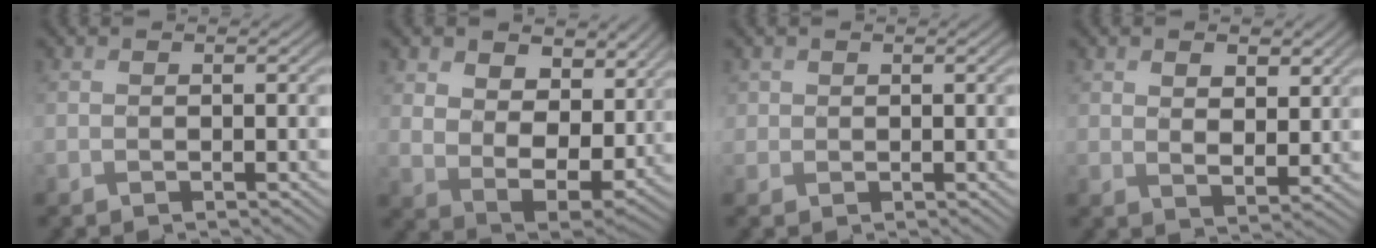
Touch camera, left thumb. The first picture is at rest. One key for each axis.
{"total": 10.4, "fx": 4.5, "fy": 7.0, "fz": 6.2, "tx": -0.151, "ty": -0.021, "tz": 0.082}
{"total": 1.0, "fx": 0.5, "fy": 0.8, "fz": -0.4, "tx": 0.007, "ty": -0.004, "tz": 0.011}
{"total": 4.1, "fx": 2.3, "fy": 2.4, "fz": 2.4, "tx": -0.051, "ty": -0.013, "tz": 0.040}